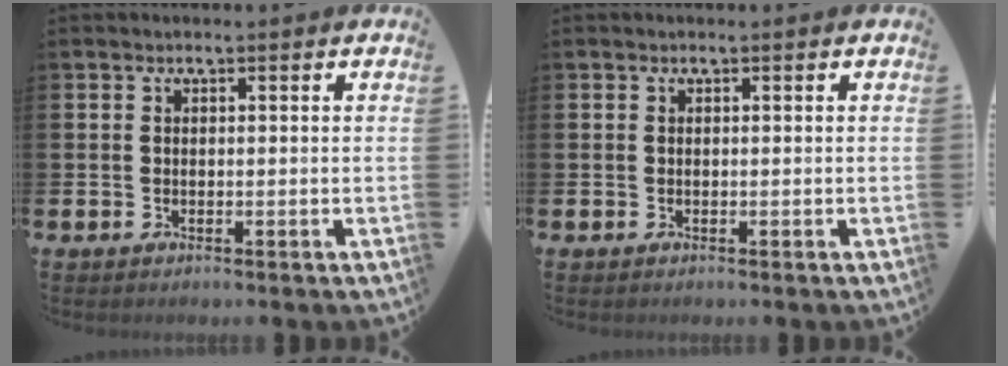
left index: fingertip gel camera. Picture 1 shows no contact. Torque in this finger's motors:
{"motor_torque": [0.00, 0.00, 0.03, 0.00]}